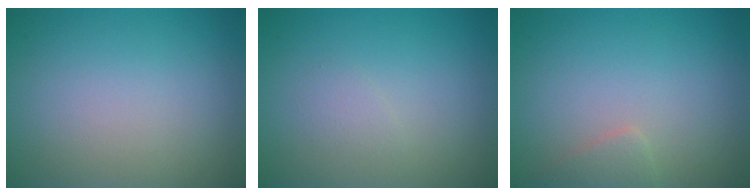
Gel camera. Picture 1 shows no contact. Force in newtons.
{"total": 0.8, "press": 0.8, "slide": 0.0}
{"total": 1.3, "press": 1.3, "slide": 0.1}